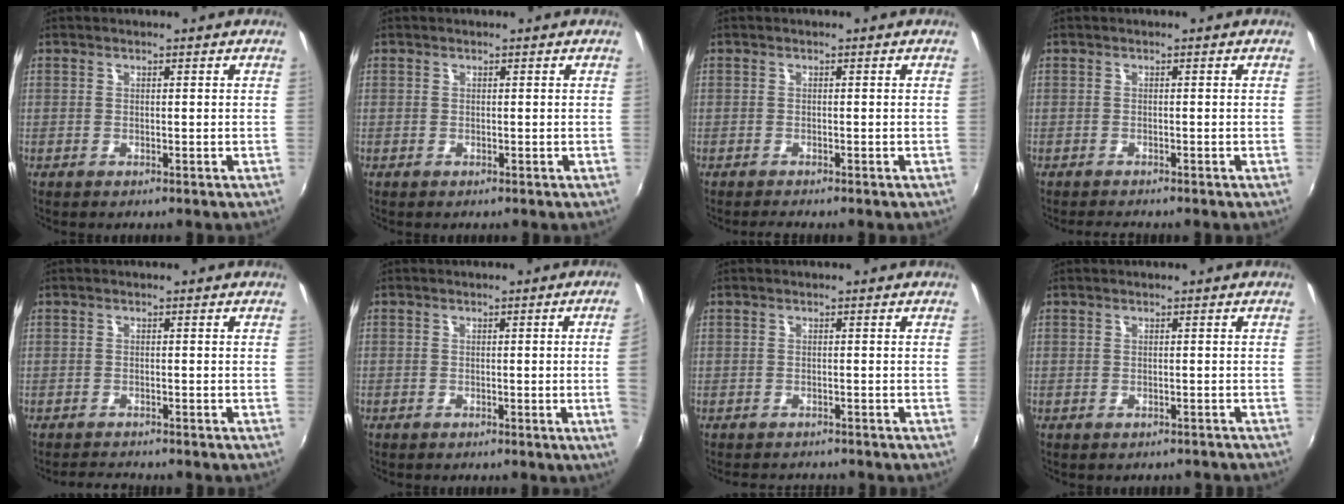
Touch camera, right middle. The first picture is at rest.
{"total": 0.0}
{"total": 1.0, "force": [-1.0, -0.1, 0.3], "torque": [-0.004, -0.007, -0.019]}
{"total": 2.0, "force": [-1.9, 0.1, 0.5], "torque": [-0.015, -0.013, -0.035]}
{"total": 2.3, "force": [-2.3, 0.1, 0.3], "torque": [-0.017, -0.010, -0.043]}
{"total": 3.3, "force": [-0.2, -1.6, 2.9], "torque": [-0.049, -0.010, 0.004]}
{"total": 3.9, "force": [-3.6, 1.0, 1.0], "torque": [-0.027, -0.013, -0.055]}
{"total": 2.7, "force": [-2.3, 1.1, 0.7], "torque": [-0.010, -0.006, -0.026]}